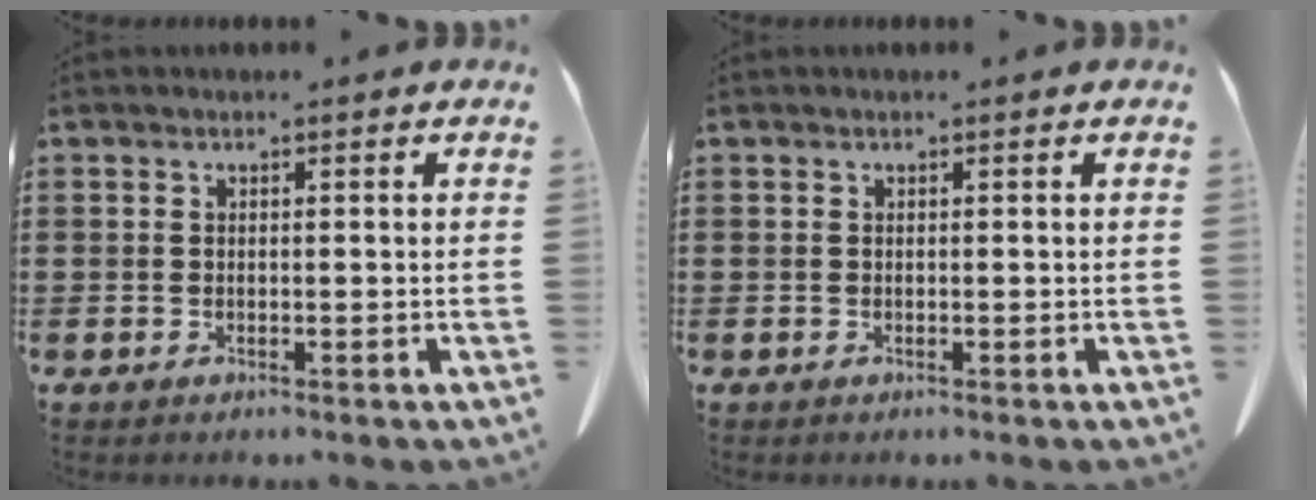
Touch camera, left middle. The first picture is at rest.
{"total": 0.0}